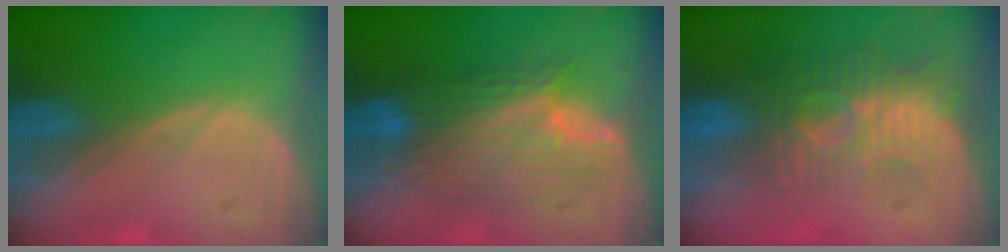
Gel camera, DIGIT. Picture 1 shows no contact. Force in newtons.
{"total": 8.4, "press": 8.4, "slide": 0.3}
{"total": 9.2, "press": 8.4, "slide": 3.6}